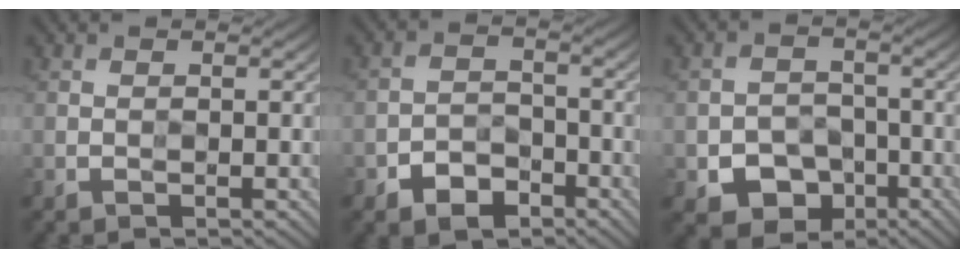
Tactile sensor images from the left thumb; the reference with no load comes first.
{"total": 4.5, "force": [-2.9, 2.7, 2.1], "torque": [-0.035, -0.002, -0.061]}
{"total": 7.0, "force": [-3.5, 5.2, 3.2], "torque": [-0.056, -0.015, -0.060]}